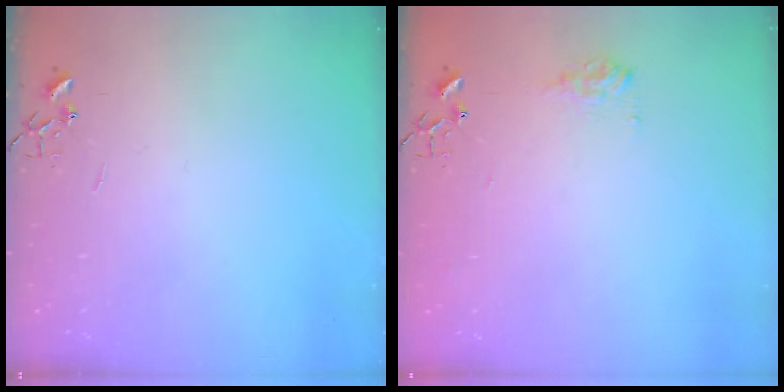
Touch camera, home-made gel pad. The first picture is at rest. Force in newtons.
{"total": 8.0, "press": 8.0, "slide": 0.4}